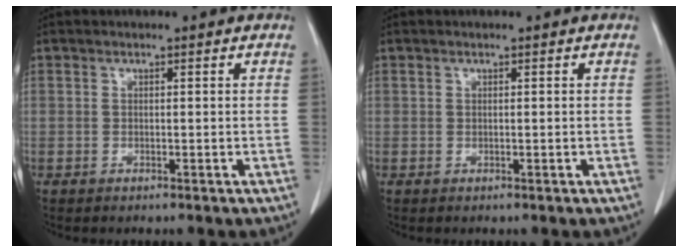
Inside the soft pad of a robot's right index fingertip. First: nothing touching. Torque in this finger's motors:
{"motor_torque": [0.00, 0.00, 0.02, 0.00]}